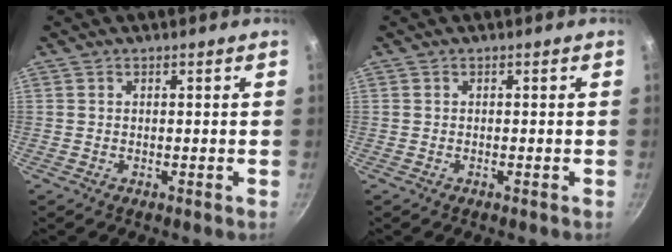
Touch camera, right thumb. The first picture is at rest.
{"total": 0.0}